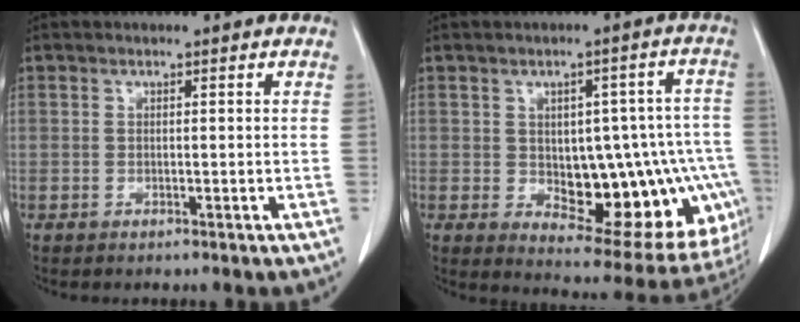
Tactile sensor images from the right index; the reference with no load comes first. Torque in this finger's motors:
{"motor_torque": [0.80, -0.40, 0.28, 0.04]}